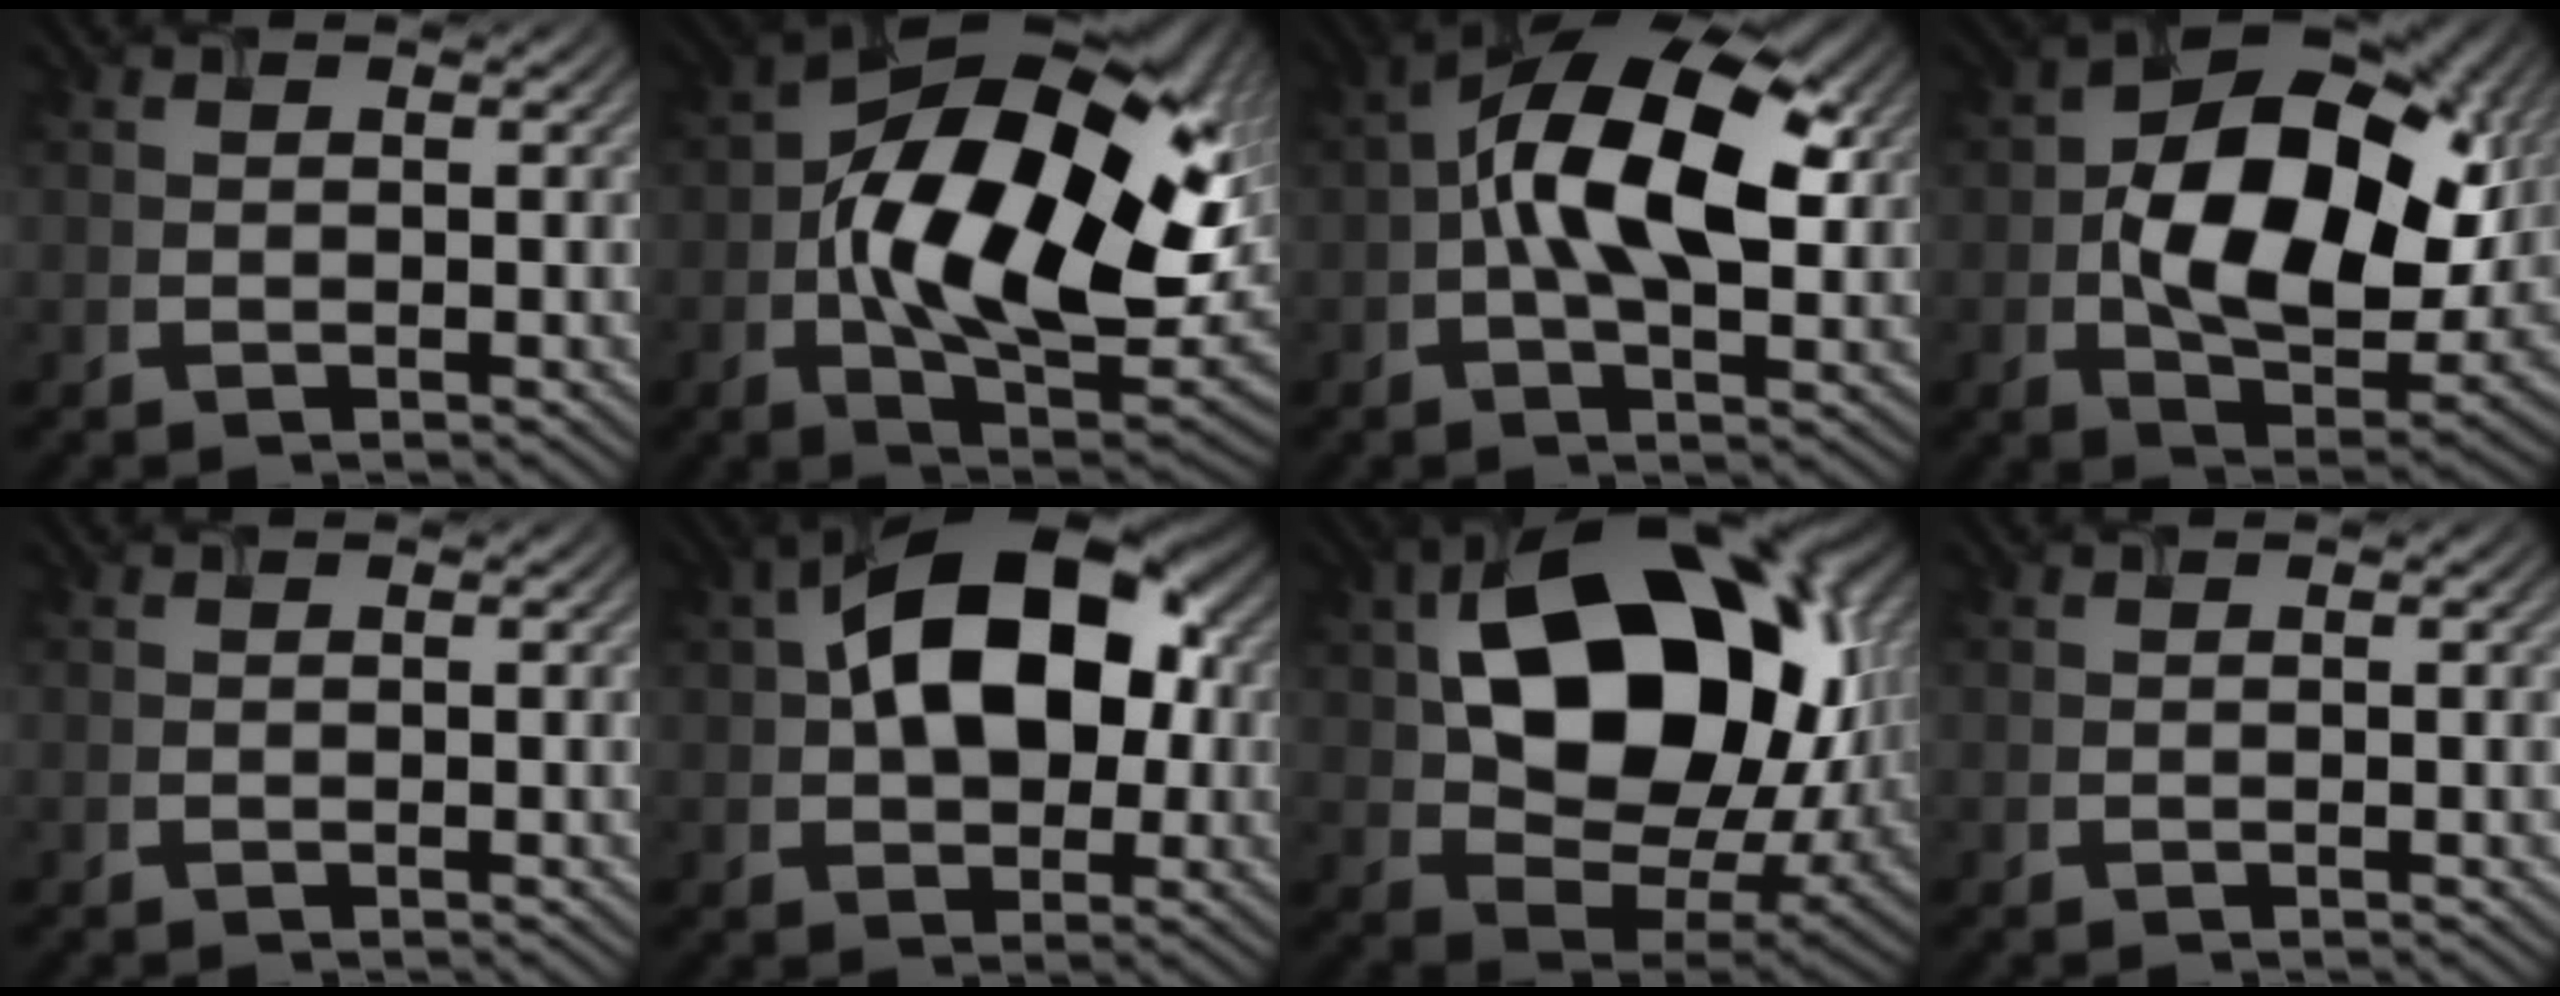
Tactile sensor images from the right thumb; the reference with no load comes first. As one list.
[{"total": 19.8, "force": [0.3, 10.9, 16.5], "torque": [-0.300, -0.020, 0.008]}, {"total": 13.5, "force": [1.6, 6.7, 11.6], "torque": [-0.205, 0.020, 0.019]}, {"total": 16.6, "force": [0.7, 10.2, 13.1], "torque": [-0.224, -0.010, 0.021]}, {"total": 0.0}, {"total": 14.9, "force": [2.5, 9.4, 11.3], "torque": [-0.165, 0.025, 0.032]}, {"total": 18.9, "force": [3.7, 12.7, 13.6], "torque": [-0.231, -0.004, 0.075]}, {"total": 0.0}]